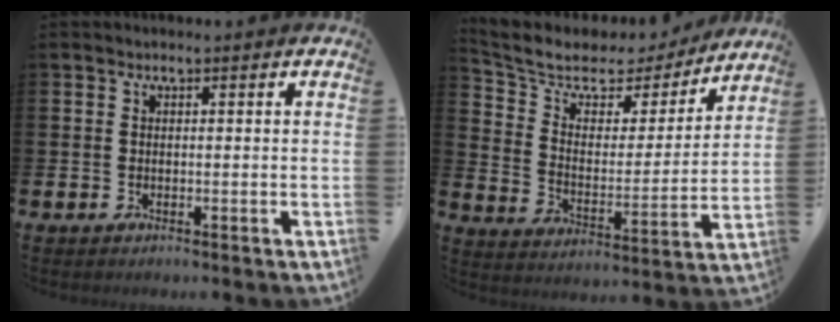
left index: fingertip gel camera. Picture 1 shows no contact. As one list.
[{"total": 7.4, "force": [6.3, 3.5, 1.9], "torque": [-0.083, -0.040, 0.106]}]